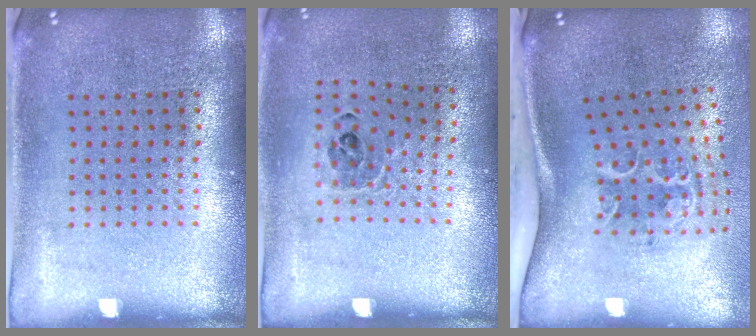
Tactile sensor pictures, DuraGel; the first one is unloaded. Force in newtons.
{"total": 0.9, "press": 0.8, "slide": 0.4}
{"total": 2.2, "press": 1.4, "slide": 1.8}